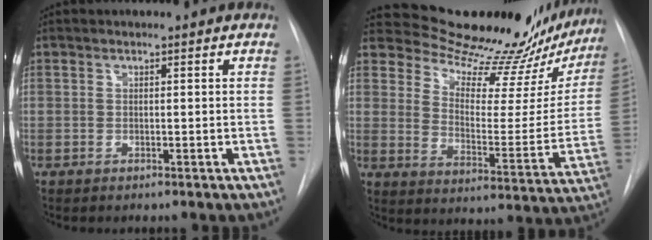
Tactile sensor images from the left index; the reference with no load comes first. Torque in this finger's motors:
{"motor_torque": [0.91, -1.23, 0.11, 0.00]}